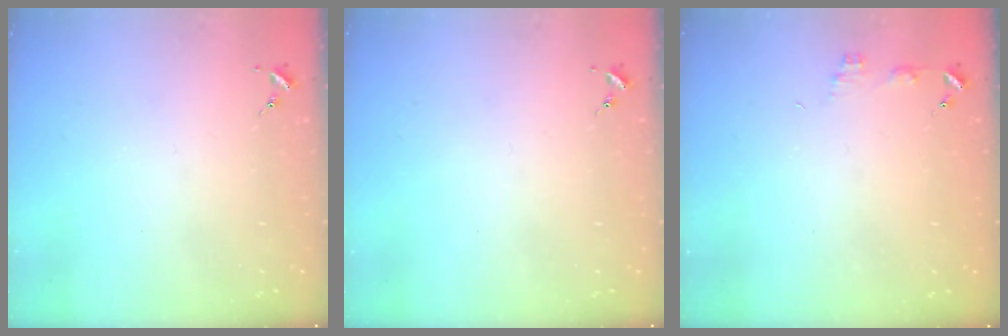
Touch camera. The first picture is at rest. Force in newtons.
{"total": 0.0}
{"total": 4.6, "press": 4.5, "slide": 0.4}